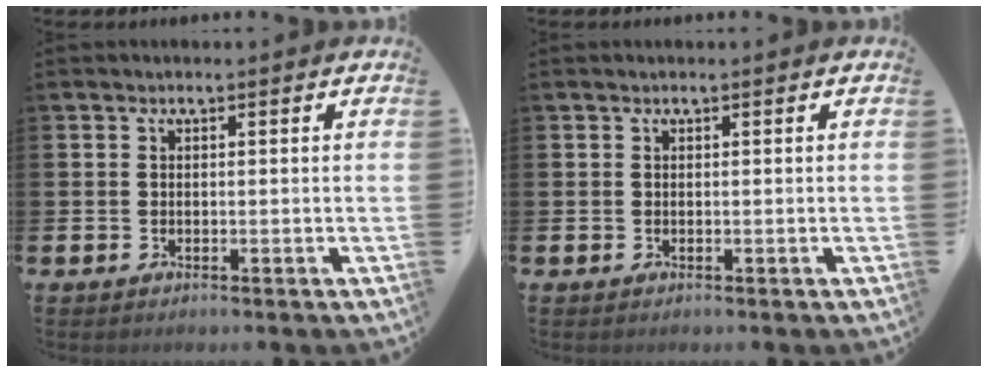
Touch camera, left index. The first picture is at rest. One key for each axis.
{"total": 0.0}